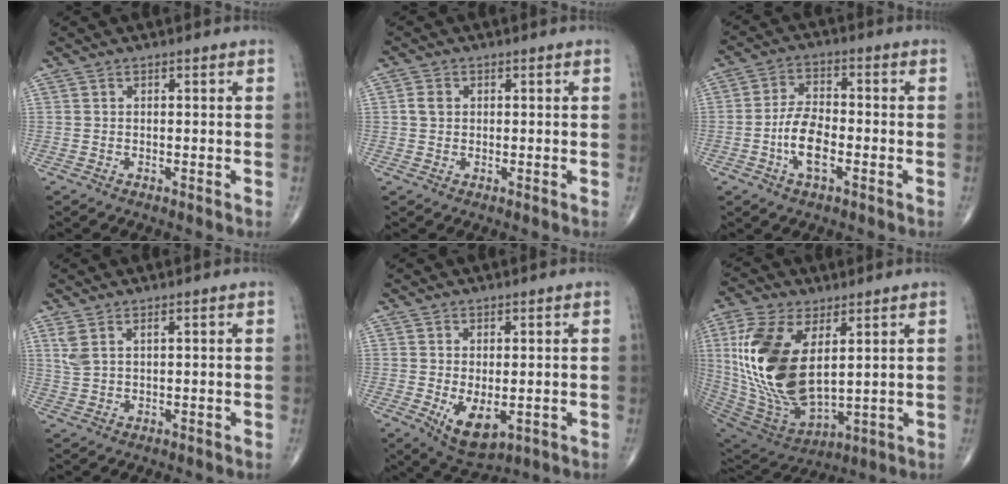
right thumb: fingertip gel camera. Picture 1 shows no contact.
{"total": 2.2, "force": [0.3, 1.8, 1.2], "torque": [-0.019, 0.003, 0.006]}
{"total": 10.1, "force": [-2.9, 4.8, 8.4], "torque": [-0.159, 0.019, -0.061]}
{"total": 3.3, "force": [1.8, 1.2, 2.5], "torque": [-0.061, 0.001, 0.045]}
{"total": 6.9, "force": [-1.2, 3.5, 5.8], "torque": [-0.089, -0.017, -0.005]}
{"total": 22.3, "force": [4.7, 11.7, 18.4], "torque": [-0.372, -0.031, 0.098]}